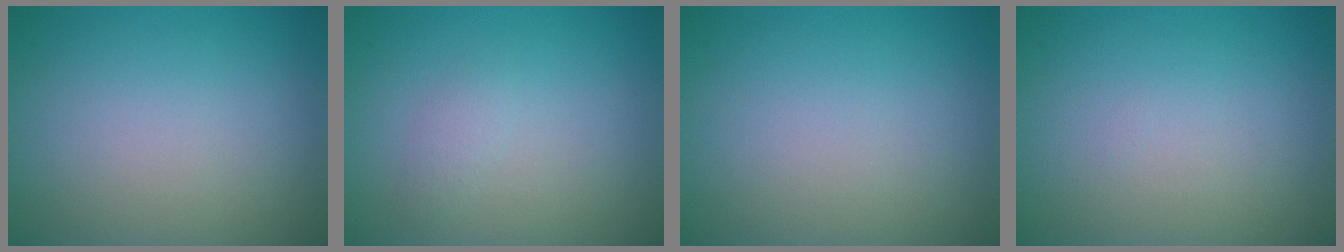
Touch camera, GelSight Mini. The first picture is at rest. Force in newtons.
{"total": 1.1, "press": 1.1, "slide": 0.0}
{"total": 0.0}
{"total": 0.0}